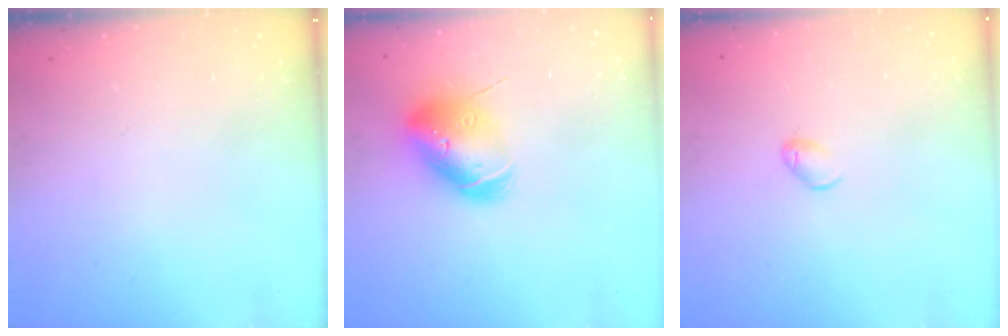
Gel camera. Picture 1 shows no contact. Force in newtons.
{"total": 15.1, "press": 14.9, "slide": 2.3}
{"total": 7.0, "press": 6.9, "slide": 0.9}